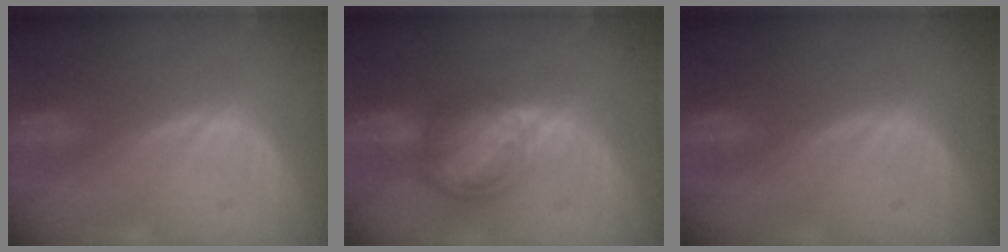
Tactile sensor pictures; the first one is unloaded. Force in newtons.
{"total": 7.8, "press": 6.7, "slide": 3.8}
{"total": 0.0}